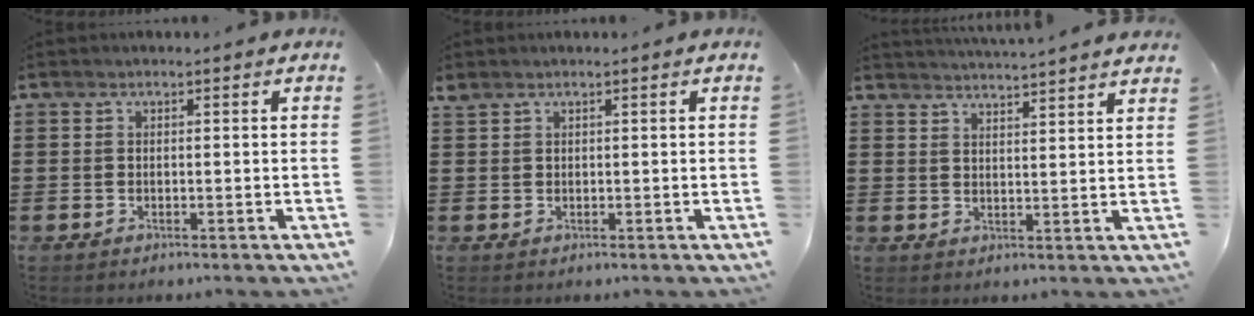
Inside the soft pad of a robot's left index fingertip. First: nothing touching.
{"total": 0.9, "force": [0.8, 0.3, 0.4], "torque": [-0.010, 0.000, 0.016]}
{"total": 3.5, "force": [3.4, -0.8, 0.1], "torque": [-0.013, -0.020, 0.062]}